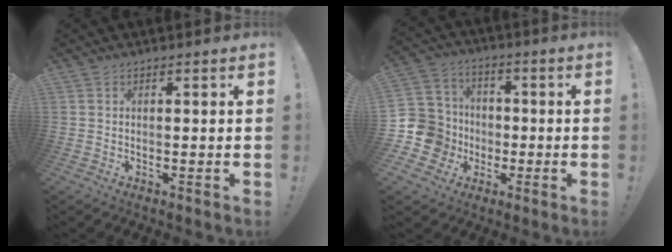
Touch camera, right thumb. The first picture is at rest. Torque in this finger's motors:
{"motor_torque": [-0.06, 0.08, 0.06, -0.09, -0.07]}